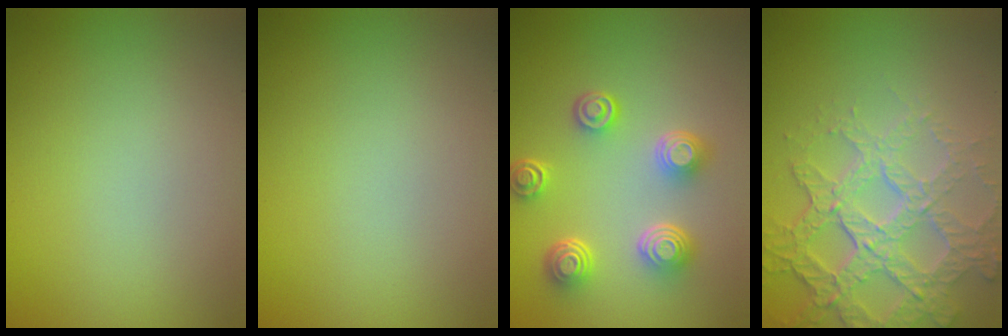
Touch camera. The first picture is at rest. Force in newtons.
{"total": 0.0}
{"total": 5.0, "press": 3.8, "slide": 3.3}
{"total": 7.1, "press": 5.1, "slide": 5.0}